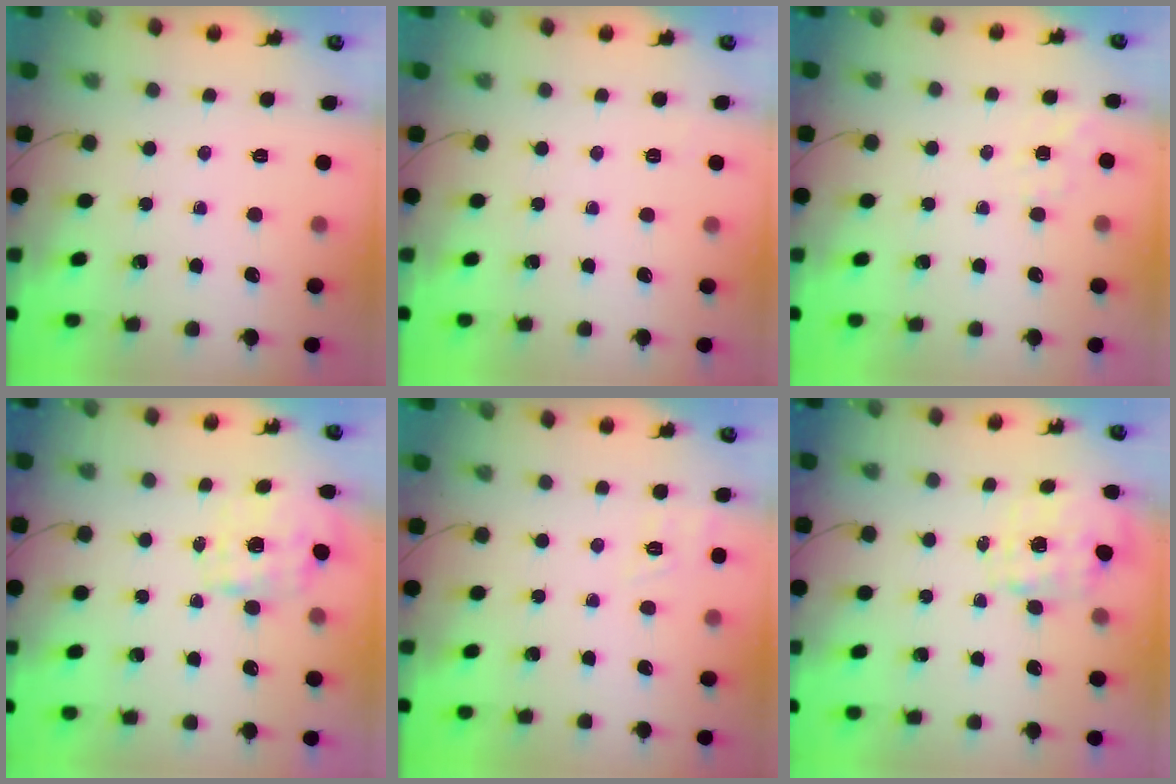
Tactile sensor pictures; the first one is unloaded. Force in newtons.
{"total": 2.0, "press": 1.6, "slide": 1.2}
{"total": 3.3, "press": 2.6, "slide": 1.9}
{"total": 1.8, "press": 1.7, "slide": 0.6}
{"total": 8.7, "press": 8.5, "slide": 1.9}
{"total": 1.5, "press": 1.5, "slide": 0.5}